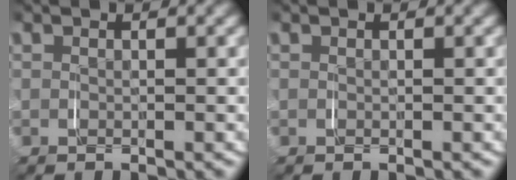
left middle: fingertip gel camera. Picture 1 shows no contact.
{"total": 0.0}